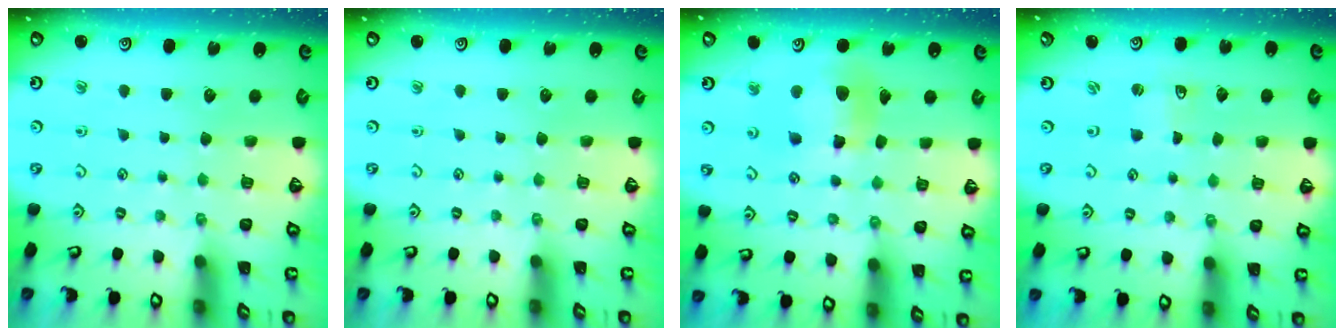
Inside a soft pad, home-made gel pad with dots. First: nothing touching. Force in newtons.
{"total": 0.0}
{"total": 10.6, "press": 10.5, "slide": 1.3}
{"total": 1.4, "press": 1.4, "slide": 0.0}